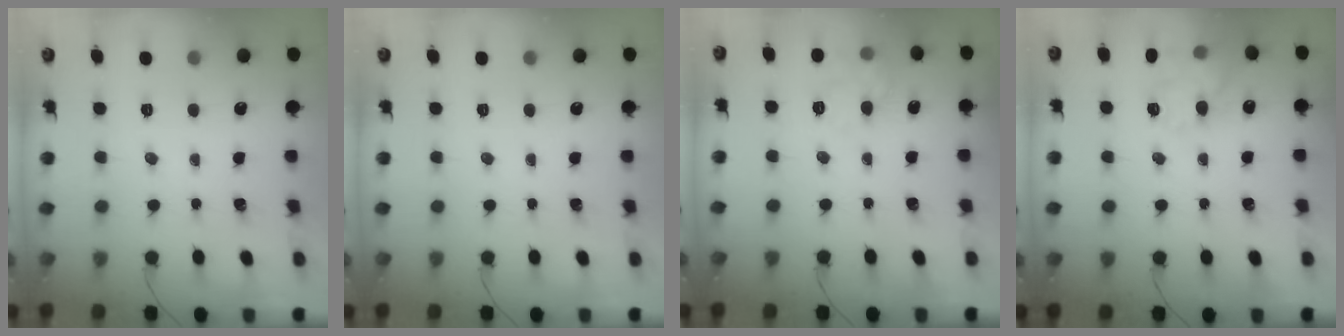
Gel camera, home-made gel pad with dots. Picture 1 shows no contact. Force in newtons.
{"total": 0.0}
{"total": 10.2, "press": 10.1, "slide": 0.8}
{"total": 13.1, "press": 13.0, "slide": 2.0}